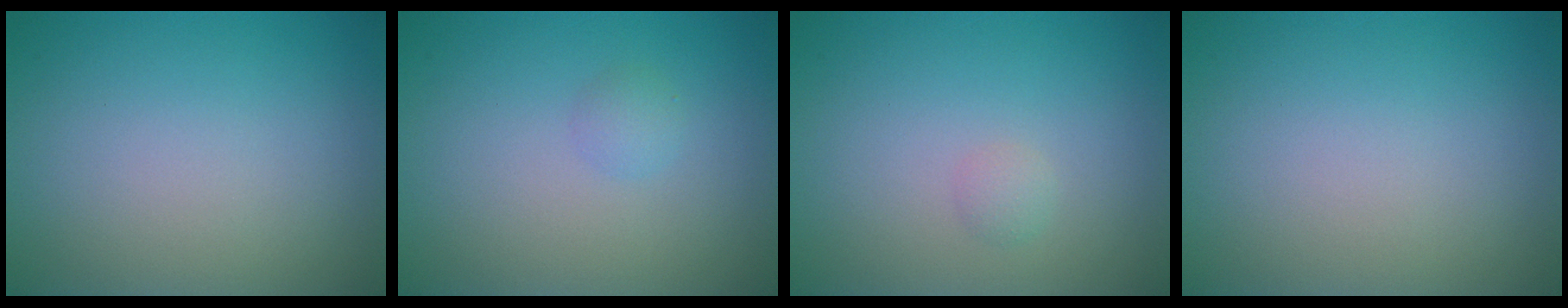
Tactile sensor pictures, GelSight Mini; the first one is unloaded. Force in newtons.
{"total": 1.0, "press": 1.0, "slide": 0.1}
{"total": 0.7, "press": 0.7, "slide": 0.0}
{"total": 0.0}